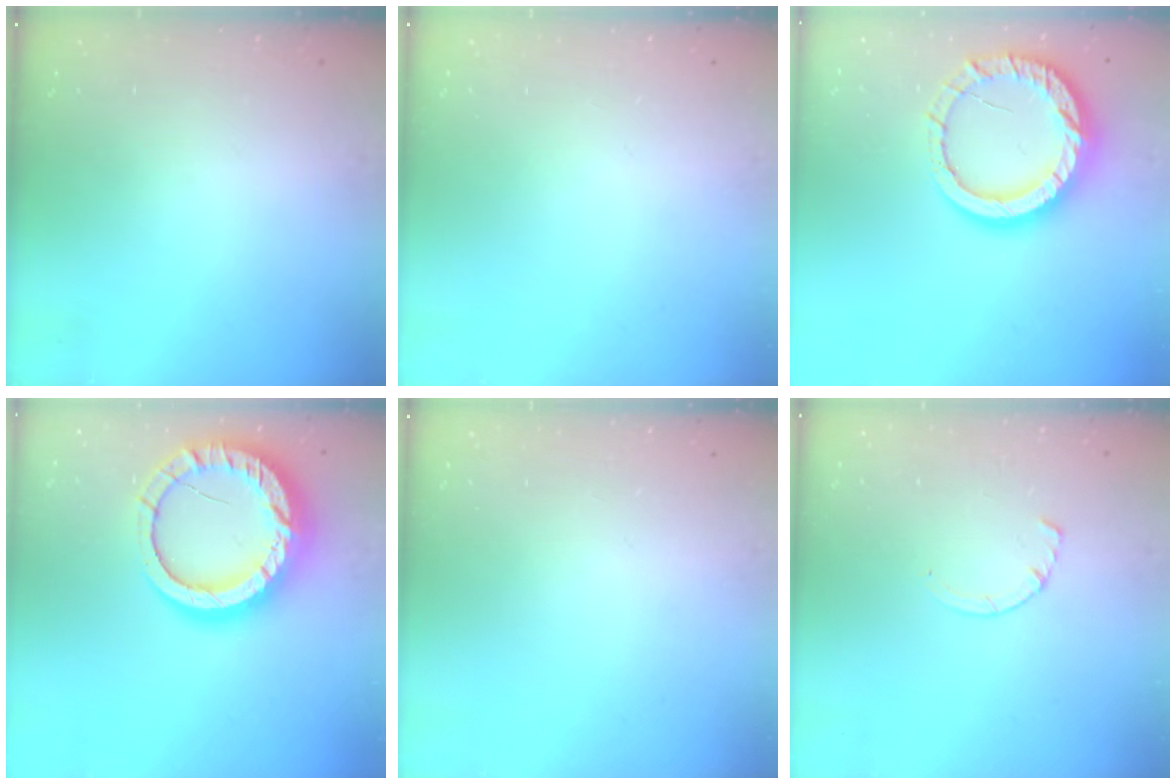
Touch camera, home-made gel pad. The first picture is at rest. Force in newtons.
{"total": 0.0}
{"total": 13.7, "press": 13.7, "slide": 1.3}
{"total": 19.6, "press": 19.5, "slide": 1.8}
{"total": 0.0}
{"total": 2.9, "press": 2.9, "slide": 0.4}